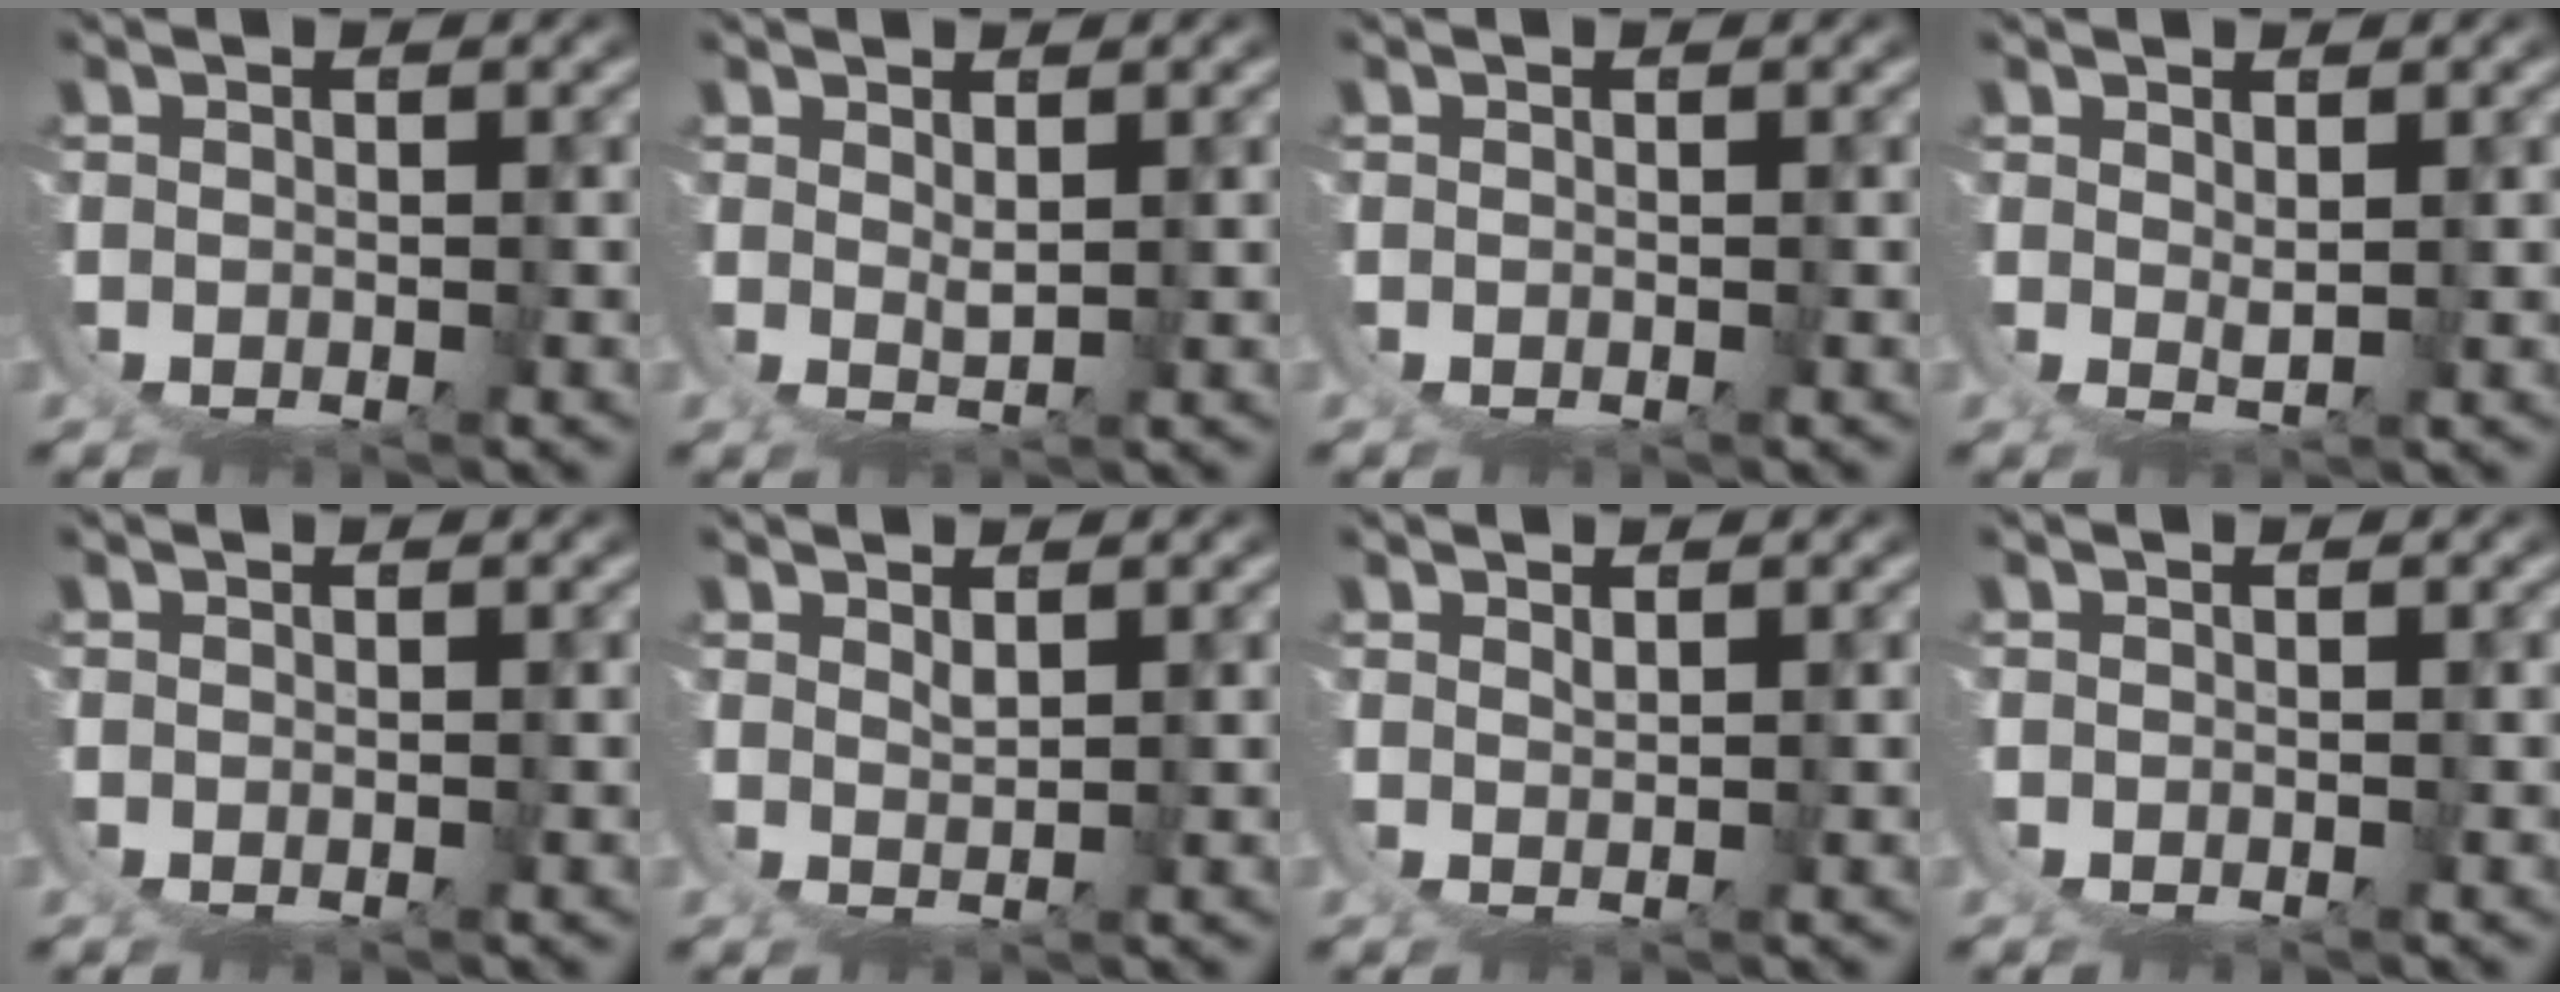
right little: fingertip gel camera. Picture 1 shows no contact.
{"total": 2.2, "force": [1.3, -1.3, 1.2], "torque": [-0.007, -0.007, 0.028]}
{"total": 0.0}
{"total": 2.0, "force": [1.2, -1.1, 1.1], "torque": [-0.007, -0.007, 0.026]}
{"total": 0.7, "force": [0.4, -0.5, 0.2], "torque": [-0.003, -0.003, 0.010]}
{"total": 2.4, "force": [1.5, -1.6, 0.8], "torque": [0.003, -0.006, 0.033]}
{"total": 2.1, "force": [1.2, -1.7, 0.4], "torque": [0.007, -0.001, 0.027]}
{"total": 0.0}